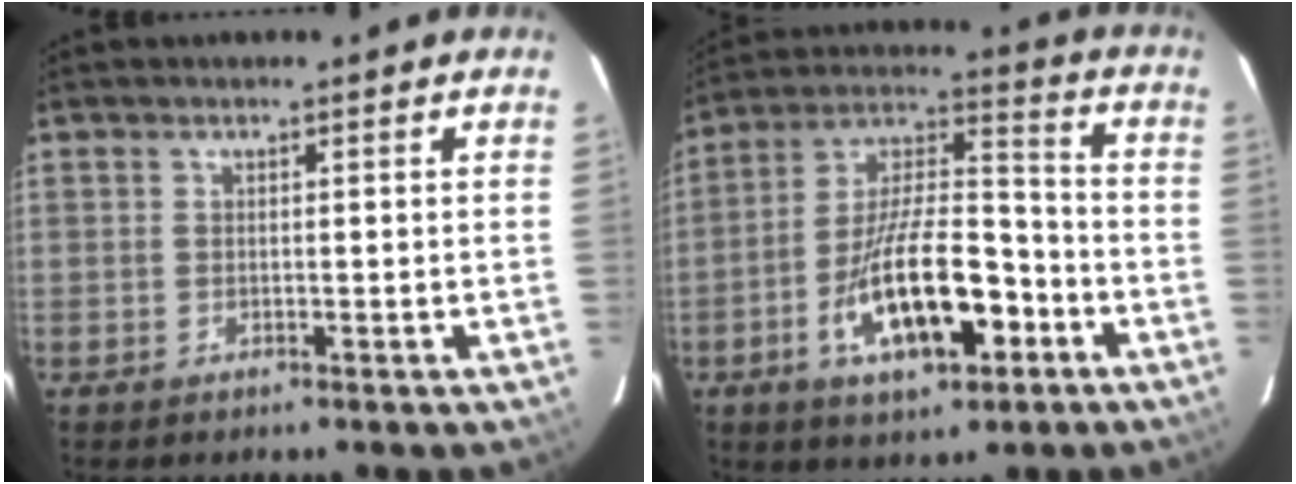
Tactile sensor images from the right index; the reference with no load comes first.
{"total": 17.9, "force": [-7.2, 7.1, 14.7], "torque": [-0.278, 0.009, -0.119]}